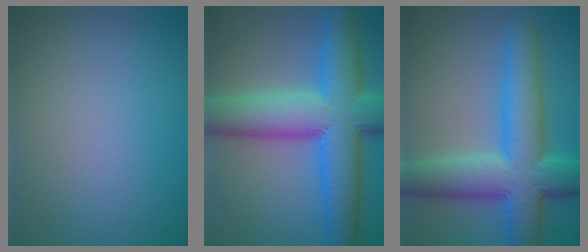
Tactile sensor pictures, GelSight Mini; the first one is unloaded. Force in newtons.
{"total": 11.8, "press": 11.8, "slide": 0.2}
{"total": 9.6, "press": 9.6, "slide": 0.2}